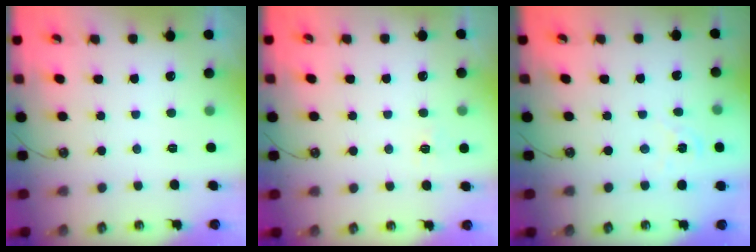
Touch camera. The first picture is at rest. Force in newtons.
{"total": 5.5, "press": 5.5, "slide": 0.5}
{"total": 1.8, "press": 1.8, "slide": 0.3}